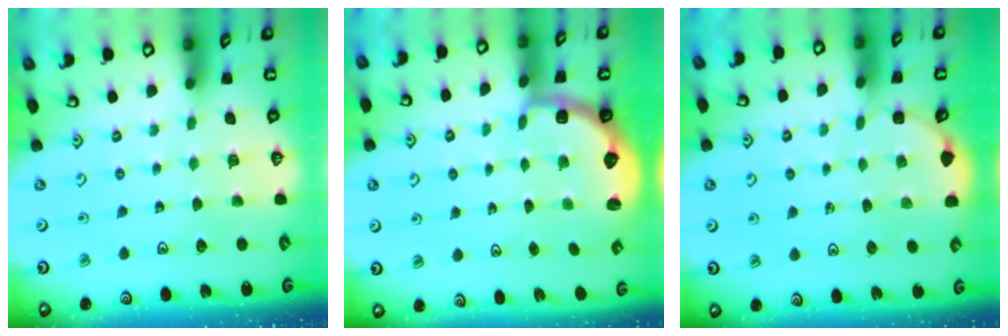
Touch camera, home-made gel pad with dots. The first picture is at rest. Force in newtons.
{"total": 2.6, "press": 2.1, "slide": 1.7}
{"total": 0.9, "press": 0.9, "slide": 0.1}